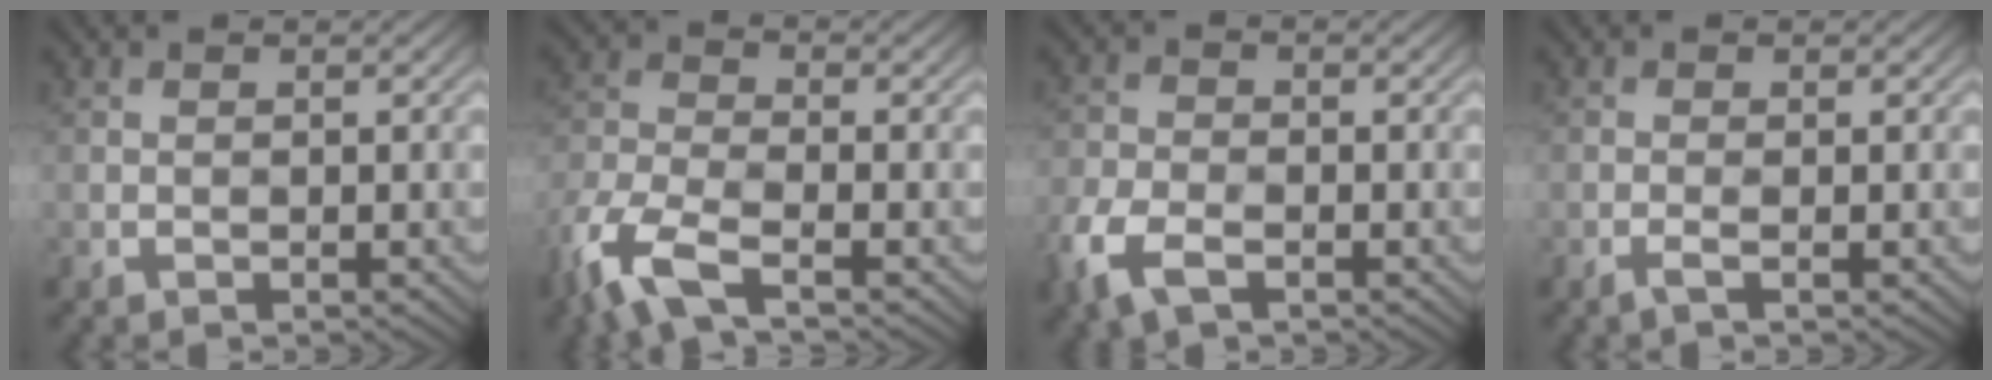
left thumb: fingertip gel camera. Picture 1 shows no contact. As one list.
[{"total": 8.4, "force": [-4.6, 3.4, 6.2], "torque": [-0.142, -0.011, -0.108]}, {"total": 6.4, "force": [-2.7, 3.7, 4.4], "torque": [-0.108, -0.013, -0.064]}, {"total": 1.1, "force": [0.6, 0.0, 0.9], "torque": [-0.010, 0.008, -0.001]}]